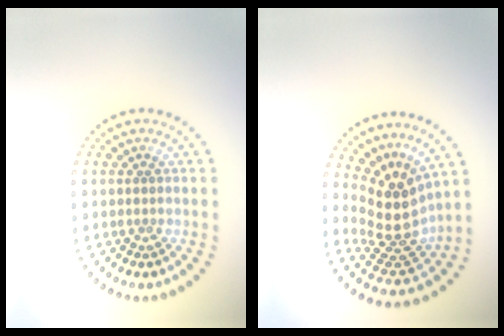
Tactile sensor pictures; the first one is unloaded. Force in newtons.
{"total": 4.5, "press": 3.4, "slide": 3.1}